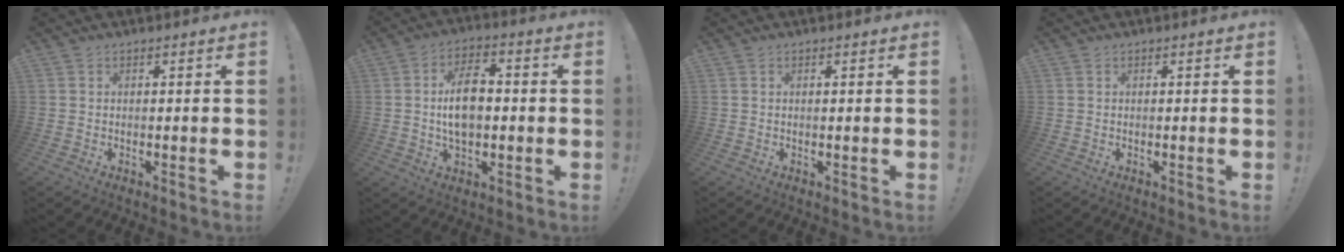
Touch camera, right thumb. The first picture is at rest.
{"total": 11.1, "force": [0.0, 6.6, 8.9], "torque": [-0.144, 0.004, 0.000]}
{"total": 0.6, "force": [0.3, -0.2, 0.5], "torque": [-0.004, -0.002, 0.002]}
{"total": 0.0}